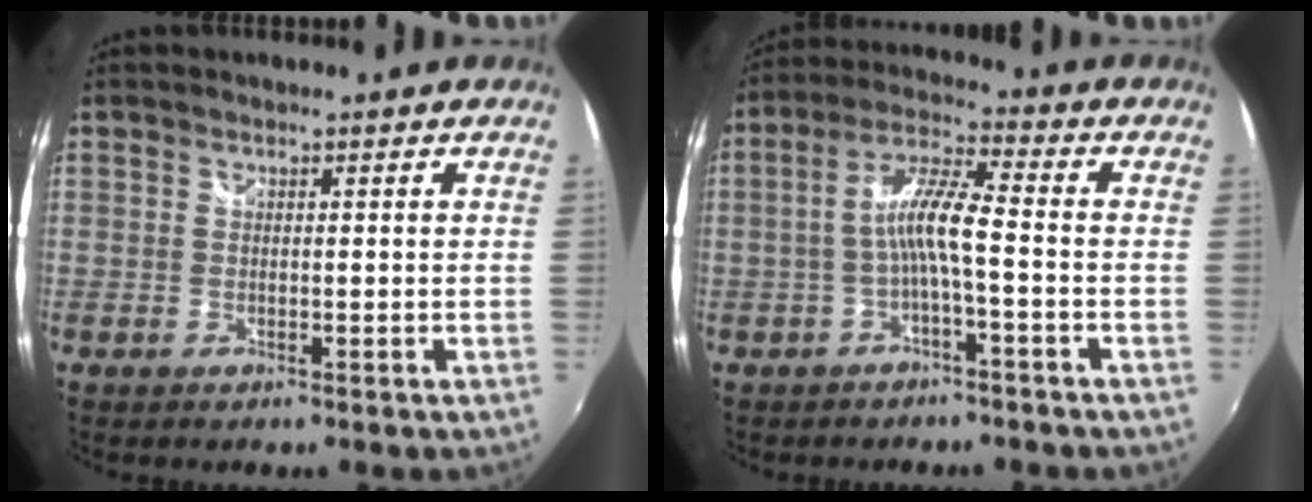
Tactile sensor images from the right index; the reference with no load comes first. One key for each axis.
{"total": 6.8, "fx": -2.2, "fy": 0.4, "fz": 6.4, "tx": -0.141, "ty": 0.013, "tz": -0.039}